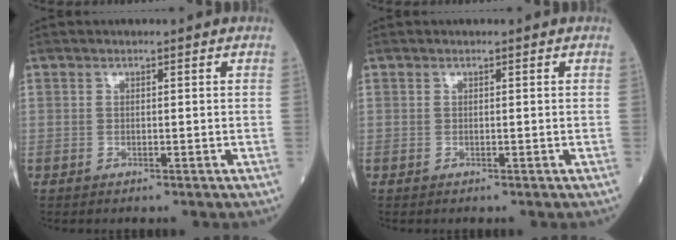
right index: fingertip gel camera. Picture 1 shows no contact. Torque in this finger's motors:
{"motor_torque": [0.05, 0.05, 0.00, 0.00]}